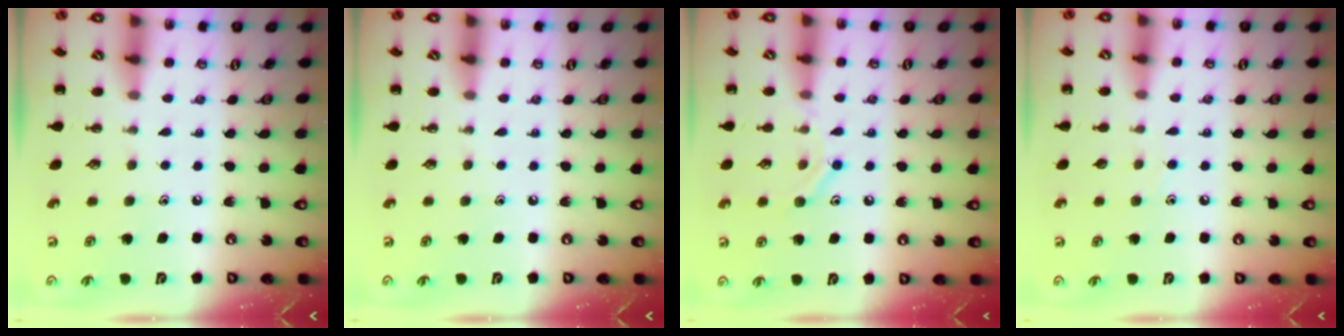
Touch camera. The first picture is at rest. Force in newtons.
{"total": 0.0}
{"total": 9.3, "press": 9.2, "slide": 1.4}
{"total": 2.5, "press": 2.3, "slide": 0.9}